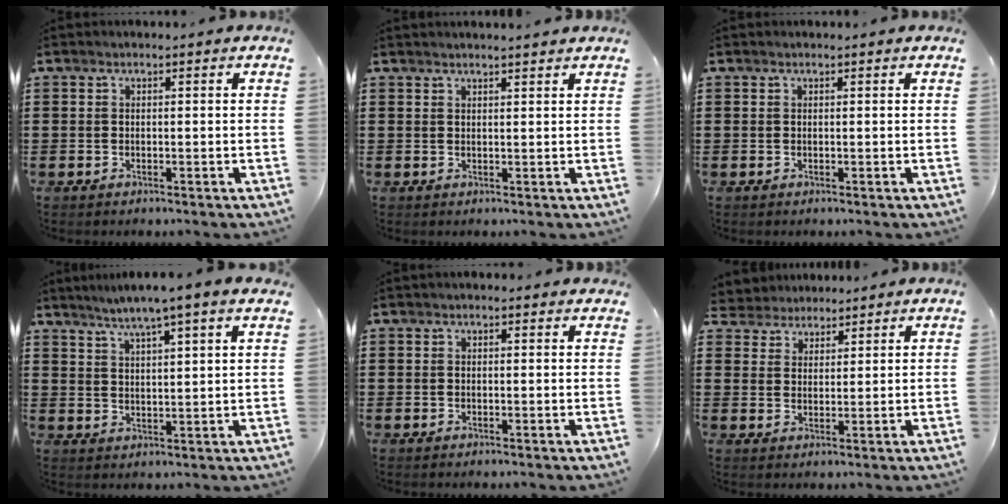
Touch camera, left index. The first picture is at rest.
{"total": 1.4, "force": [1.3, -0.1, 0.4], "torque": [-0.009, 0.000, 0.025]}
{"total": 0.0}
{"total": 4.7, "force": [3.8, -0.6, 2.7], "torque": [-0.064, -0.015, 0.063]}
{"total": 0.7, "force": [0.5, 0.4, 0.4], "torque": [-0.009, 0.005, 0.008]}
{"total": 3.6, "force": [3.2, 1.5, -0.5], "torque": [-0.008, -0.006, 0.059]}